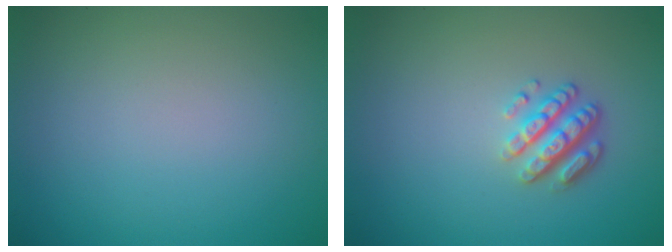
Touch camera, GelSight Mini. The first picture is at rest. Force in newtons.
{"total": 2.9, "press": 2.4, "slide": 1.7}